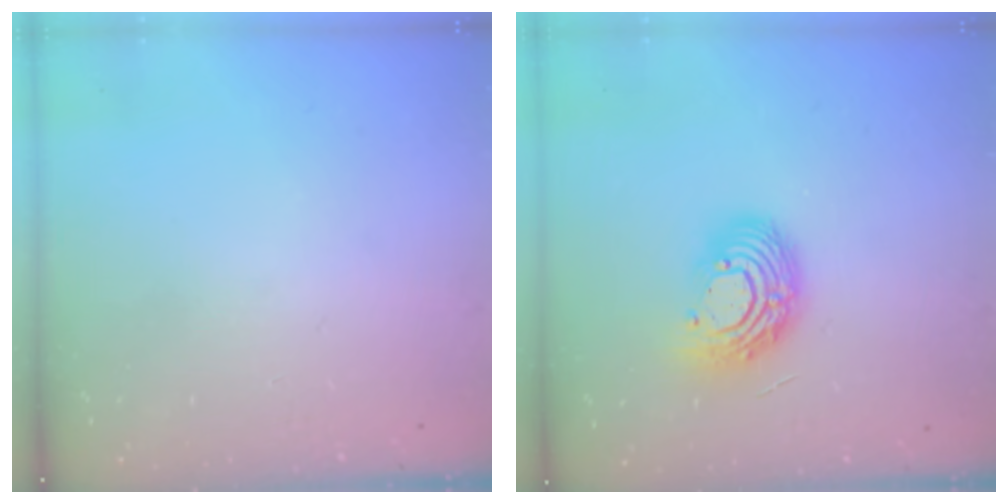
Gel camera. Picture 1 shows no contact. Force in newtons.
{"total": 12.1, "press": 12.0, "slide": 1.0}